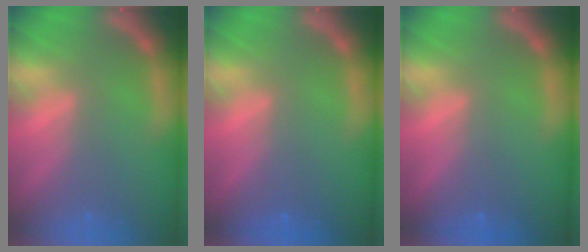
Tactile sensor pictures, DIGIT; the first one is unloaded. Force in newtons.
{"total": 0.0}
{"total": 0.0}